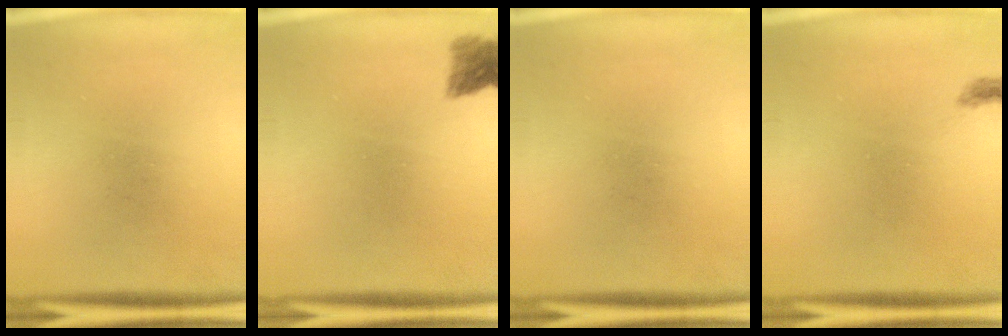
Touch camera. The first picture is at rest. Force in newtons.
{"total": 2.8}
{"total": 0.0}
{"total": 0.7}